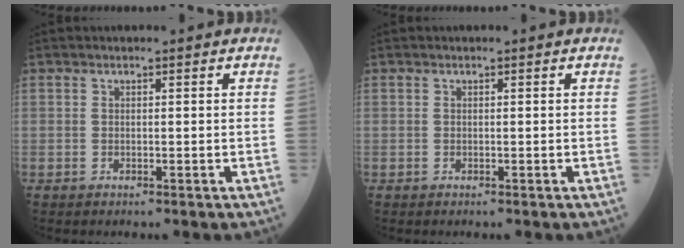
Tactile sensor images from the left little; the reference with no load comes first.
{"total": 0.0}